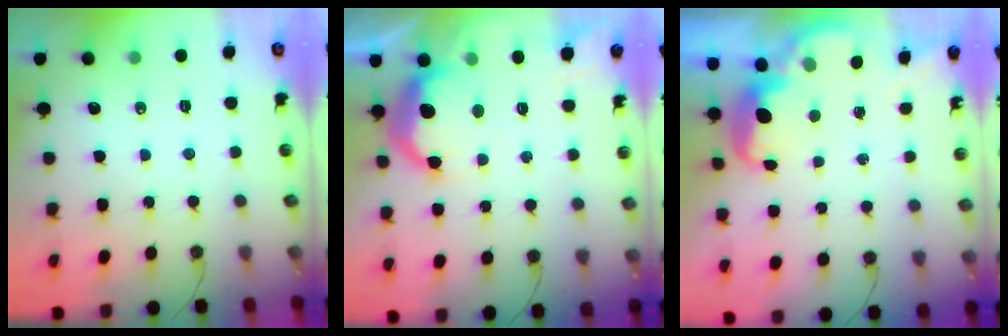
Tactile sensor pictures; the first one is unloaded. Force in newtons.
{"total": 13.1, "press": 13.1, "slide": 0.7}
{"total": 3.1, "press": 3.1, "slide": 0.7}